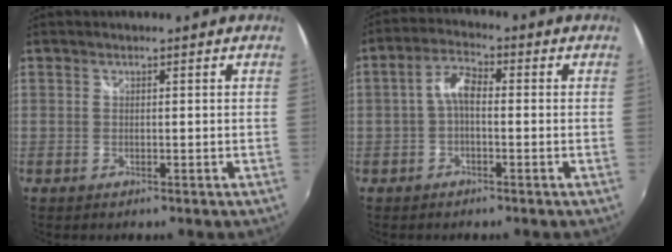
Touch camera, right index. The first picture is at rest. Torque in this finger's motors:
{"motor_torque": [0.95, 0.06, 0.28, 0.10]}